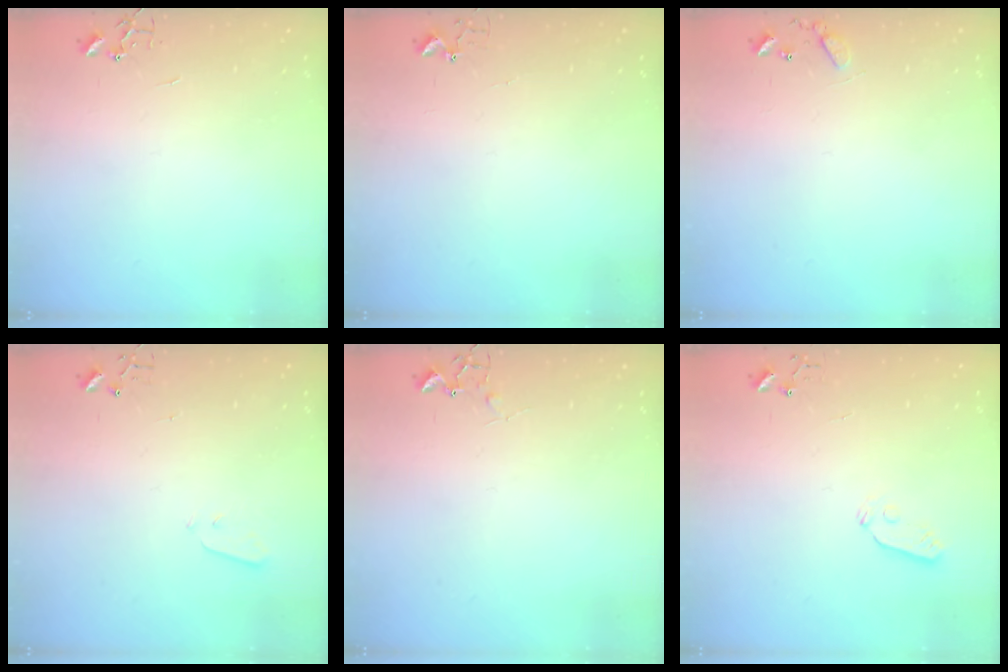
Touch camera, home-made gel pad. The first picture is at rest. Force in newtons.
{"total": 4.2, "press": 4.2, "slide": 0.4}
{"total": 7.7, "press": 7.6, "slide": 0.5}
{"total": 2.1, "press": 2.1, "slide": 0.3}
{"total": 5.4, "press": 5.3, "slide": 0.8}
{"total": 3.6, "press": 3.6, "slide": 0.5}